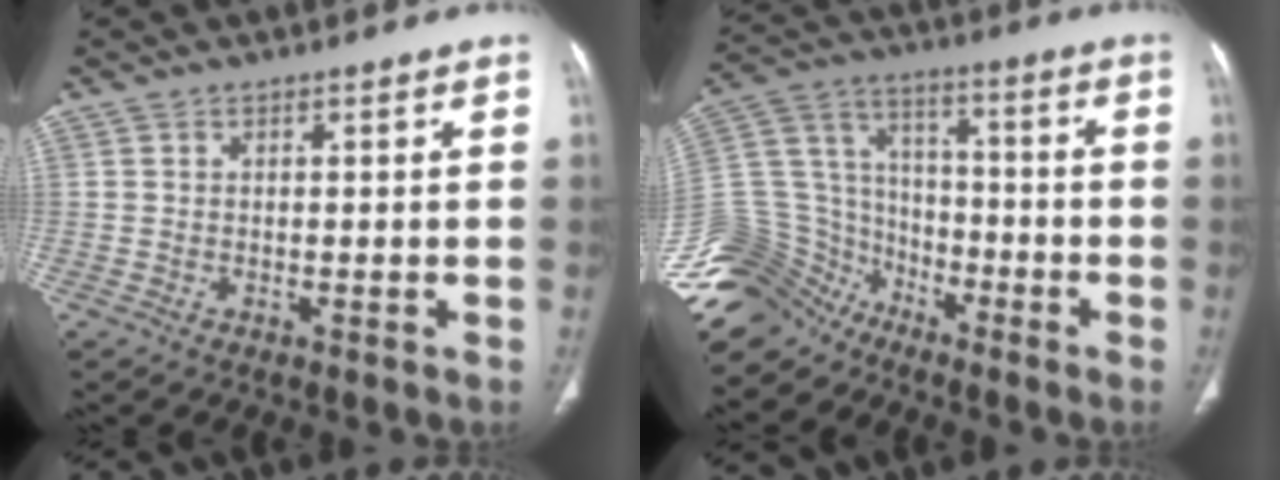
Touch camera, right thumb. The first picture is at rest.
{"total": 18.9, "force": [-14.6, 11.3, 4.0], "torque": [-0.094, 0.091, -0.269]}